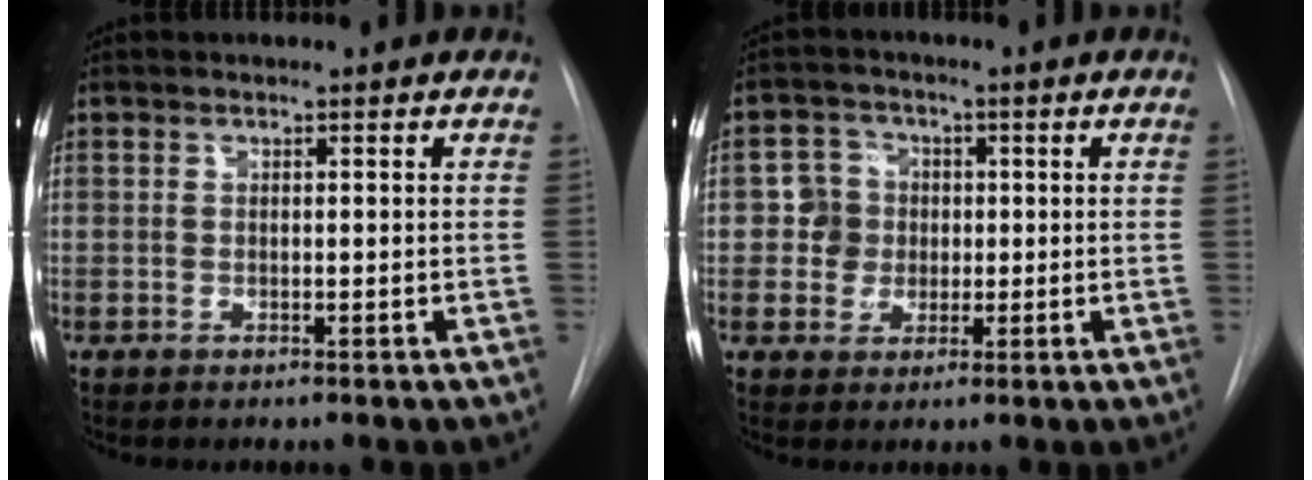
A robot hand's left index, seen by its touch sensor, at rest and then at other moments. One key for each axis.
{"total": 5.0, "fx": 0.0, "fy": 5.0, "fz": 0.8, "tx": -0.013, "ty": 0.019, "tz": 0.003}